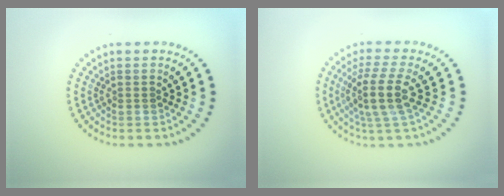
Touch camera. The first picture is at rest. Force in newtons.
{"total": 4.0, "press": 3.1, "slide": 2.5}